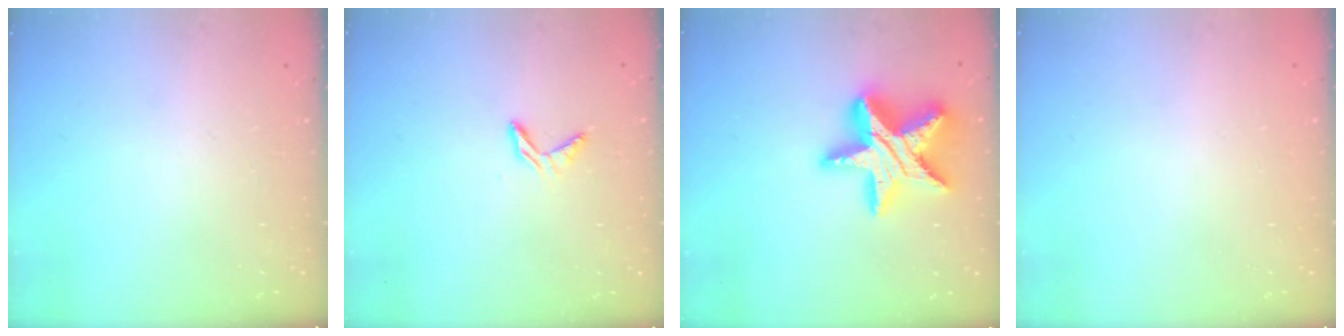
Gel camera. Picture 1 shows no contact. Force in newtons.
{"total": 5.0, "press": 5.0, "slide": 0.4}
{"total": 21.8, "press": 21.7, "slide": 1.8}
{"total": 0.0}